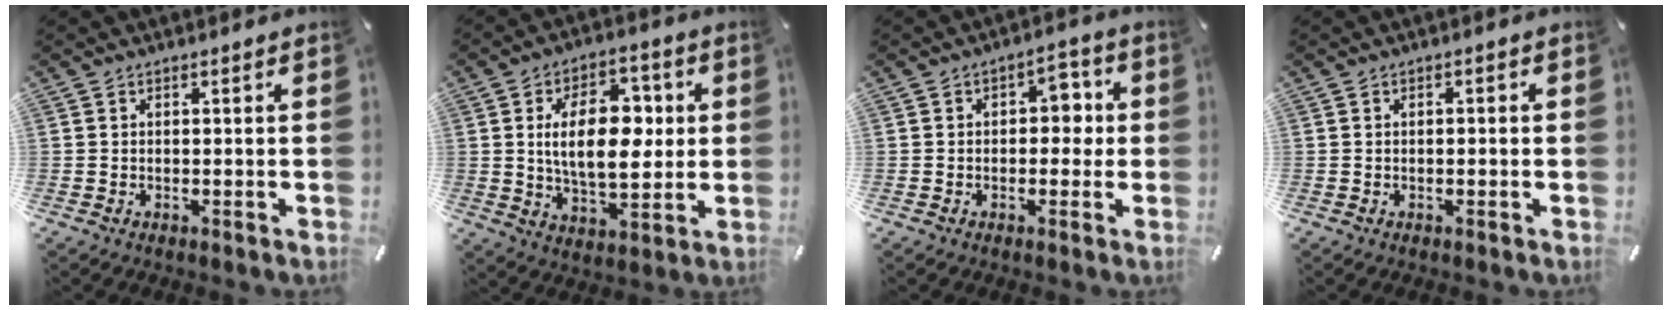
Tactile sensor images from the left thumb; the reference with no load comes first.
{"total": 16.0, "force": [2.0, 9.5, 12.7], "torque": [-0.207, 0.004, 0.030]}
{"total": 5.8, "force": [-0.2, 4.1, 4.1], "torque": [-0.040, 0.001, -0.015]}
{"total": 0.7, "force": [-0.3, 0.4, 0.5], "torque": [-0.010, 0.001, -0.006]}